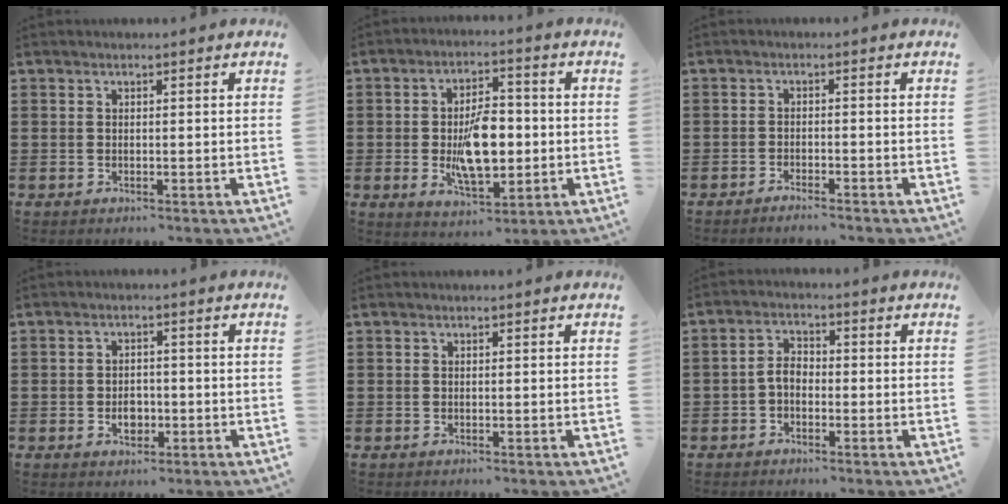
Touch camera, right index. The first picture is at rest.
{"total": 9.9, "force": [-1.0, 4.9, 8.5], "torque": [-0.144, -0.004, -0.024]}
{"total": 1.5, "force": [-1.5, -0.1, 0.2], "torque": [-0.005, 0.005, -0.030]}
{"total": 3.0, "force": [-0.9, 2.1, 2.0], "torque": [-0.024, -0.005, -0.021]}
{"total": 0.0}
{"total": 3.0, "force": [-1.1, 1.7, 2.2], "torque": [-0.058, 0.002, -0.026]}